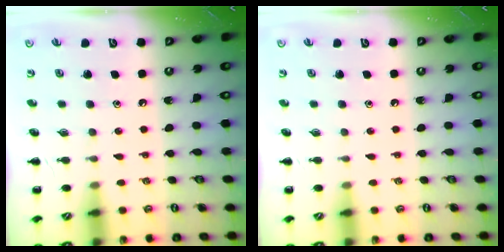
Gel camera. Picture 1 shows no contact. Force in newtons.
{"total": 0.0}